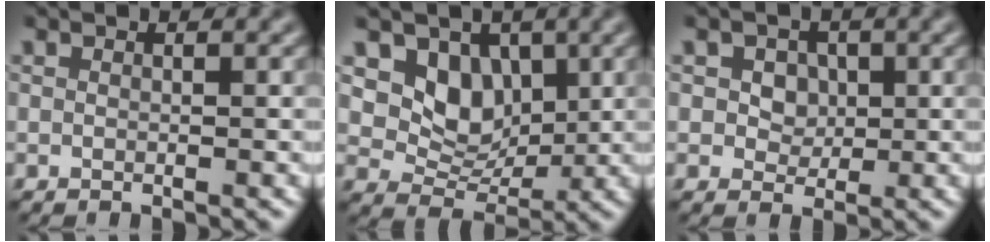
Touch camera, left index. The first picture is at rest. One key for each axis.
{"total": 4.9, "fx": 1.6, "fy": 3.7, "fz": 2.7, "tx": -0.048, "ty": -0.013, "tz": 0.021}
{"total": 3.4, "fx": 1.0, "fy": 2.6, "fz": 1.9, "tx": -0.035, "ty": 0.006, "tz": 0.008}